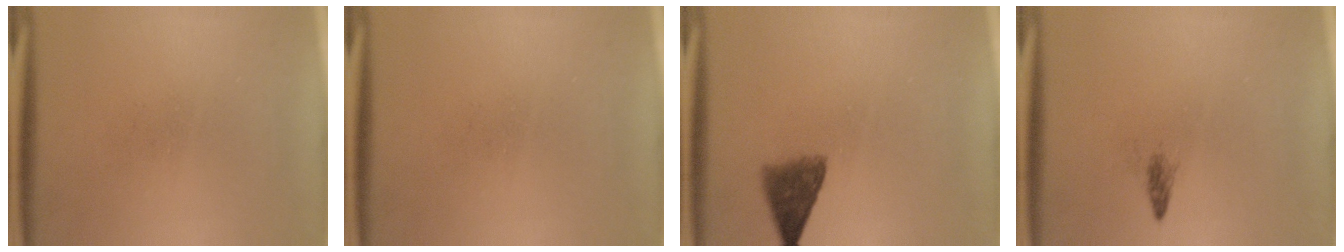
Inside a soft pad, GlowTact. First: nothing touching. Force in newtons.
{"total": 0.0}
{"total": 4.2}
{"total": 1.0}